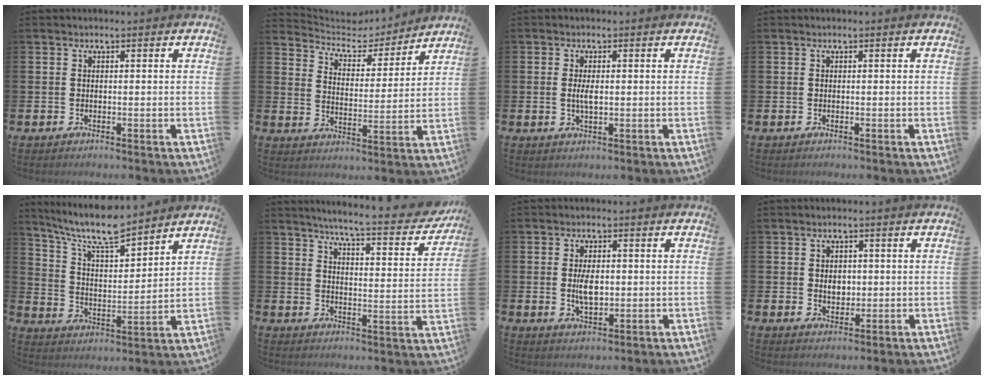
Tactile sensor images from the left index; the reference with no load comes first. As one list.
[{"total": 5.4, "force": [5.0, 2.1, 0.8], "torque": [-0.052, -0.042, 0.081]}, {"total": 2.4, "force": [0.1, 1.0, 2.2], "torque": [-0.042, 0.003, -0.001]}, {"total": 0.0}, {"total": 9.7, "force": [8.6, 1.7, 4.1], "torque": [-0.116, -0.045, 0.154]}, {"total": 5.6, "force": [5.2, 0.0, 2.0], "torque": [-0.050, -0.049, 0.080]}, {"total": 4.4, "force": [0.1, 2.3, 3.7], "torque": [-0.064, 0.002, -0.001]}, {"total": 2.5, "force": [0.3, 1.9, 1.5], "torque": [-0.016, 0.002, 0.000]}]